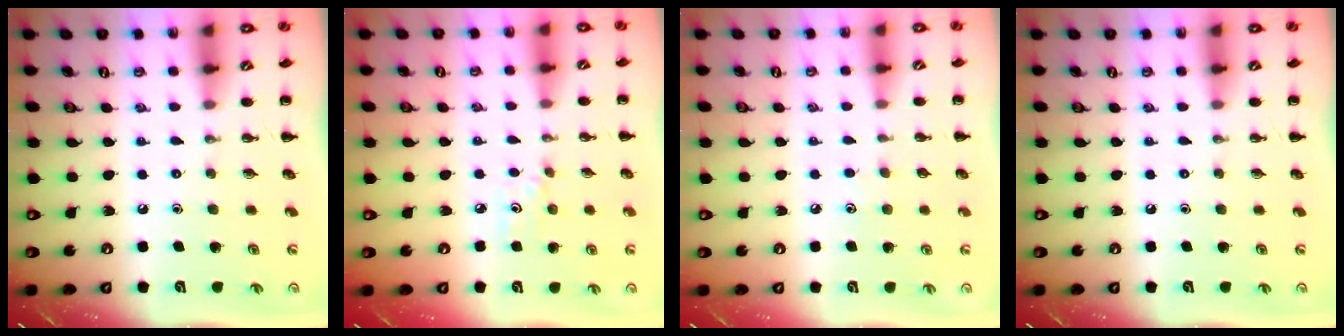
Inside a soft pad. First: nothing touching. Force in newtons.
{"total": 3.0, "press": 2.8, "slide": 1.1}
{"total": 3.7, "press": 3.6, "slide": 1.0}
{"total": 0.0}